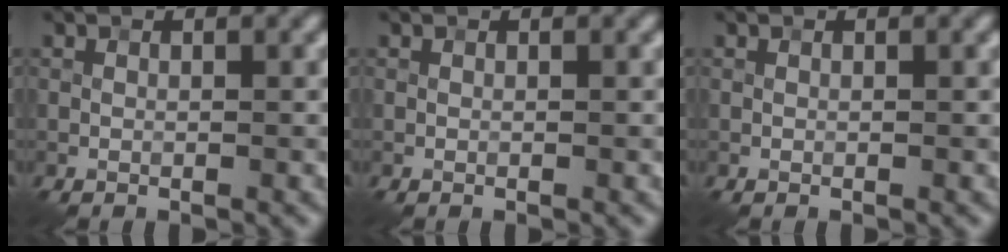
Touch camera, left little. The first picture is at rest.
{"total": 0.0}
{"total": 0.0}